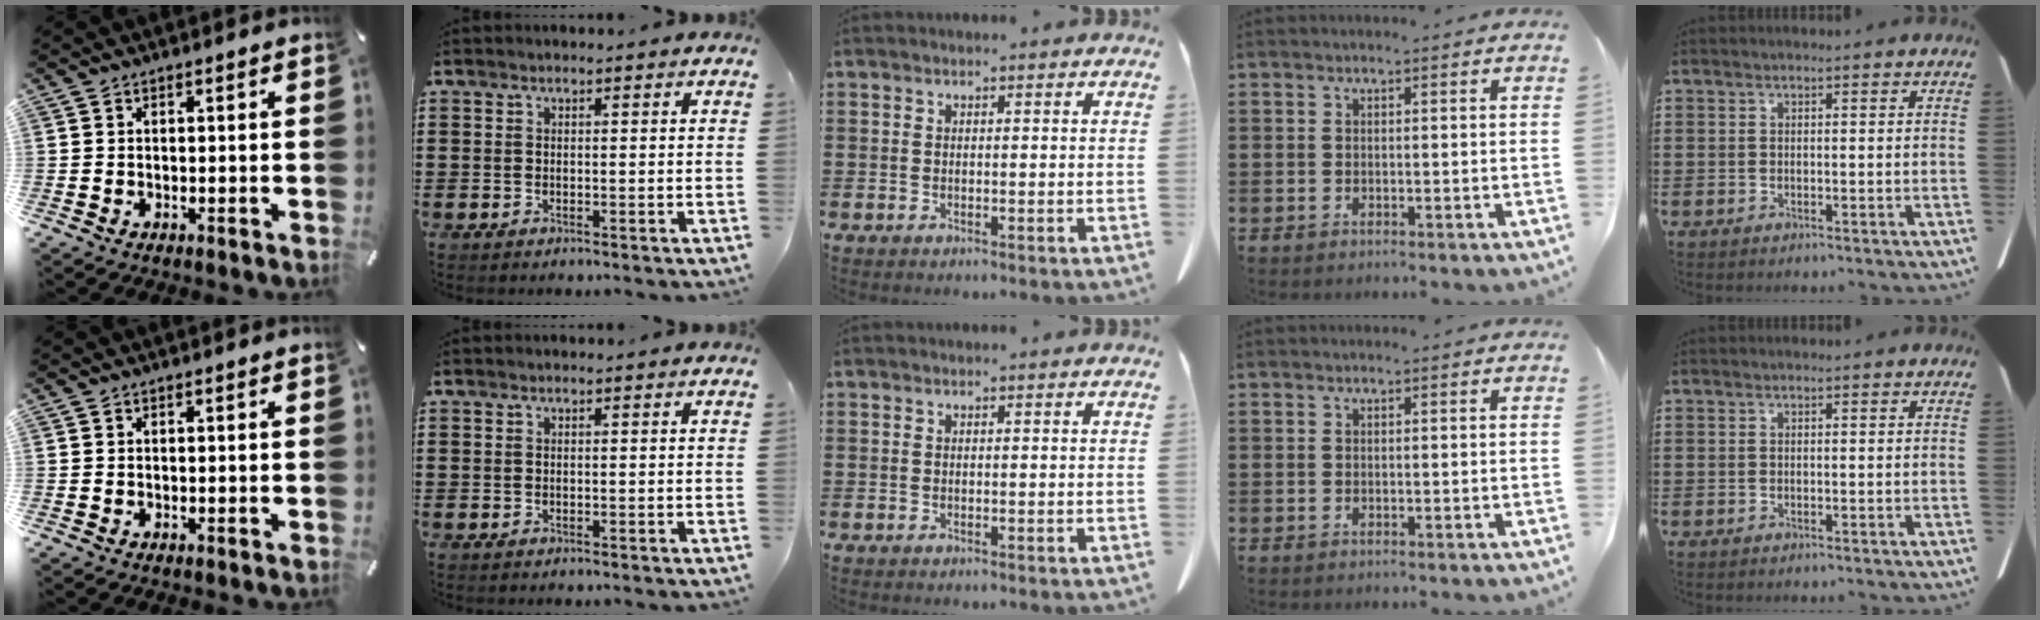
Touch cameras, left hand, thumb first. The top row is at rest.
{}